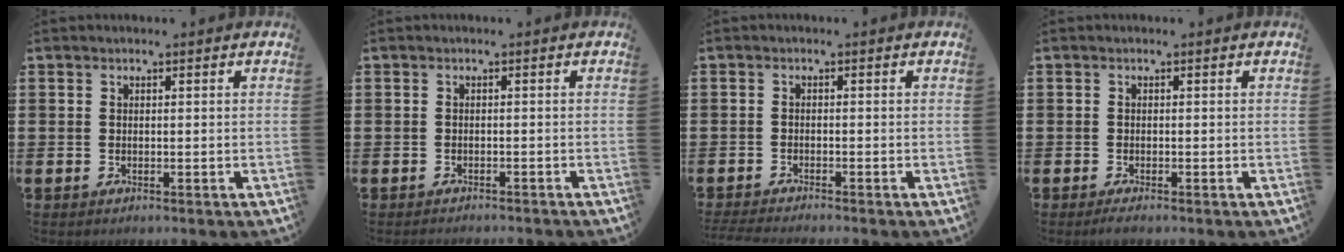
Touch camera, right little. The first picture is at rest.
{"total": 0.8, "force": [-0.8, -0.1, 0.0], "torque": [0.000, 0.000, -0.016]}
{"total": 1.2, "force": [-1.1, -0.1, 0.4], "torque": [-0.007, 0.000, -0.021]}
{"total": 0.8, "force": [-0.5, 0.1, 0.6], "torque": [-0.010, -0.002, -0.009]}